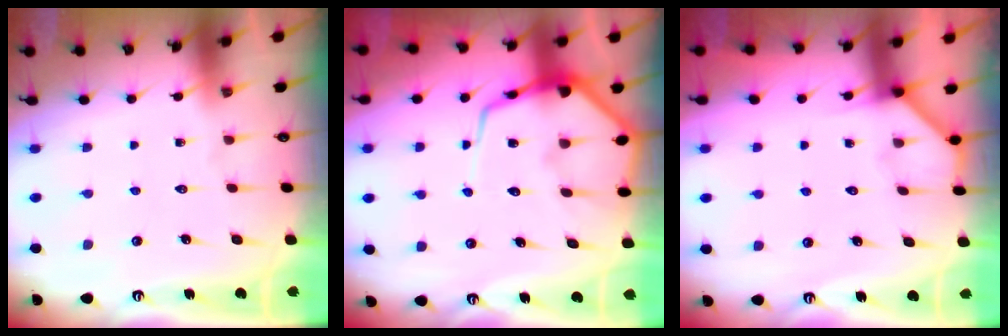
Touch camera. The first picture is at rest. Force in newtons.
{"total": 11.3, "press": 11.2, "slide": 1.2}
{"total": 2.9, "press": 2.9, "slide": 0.5}